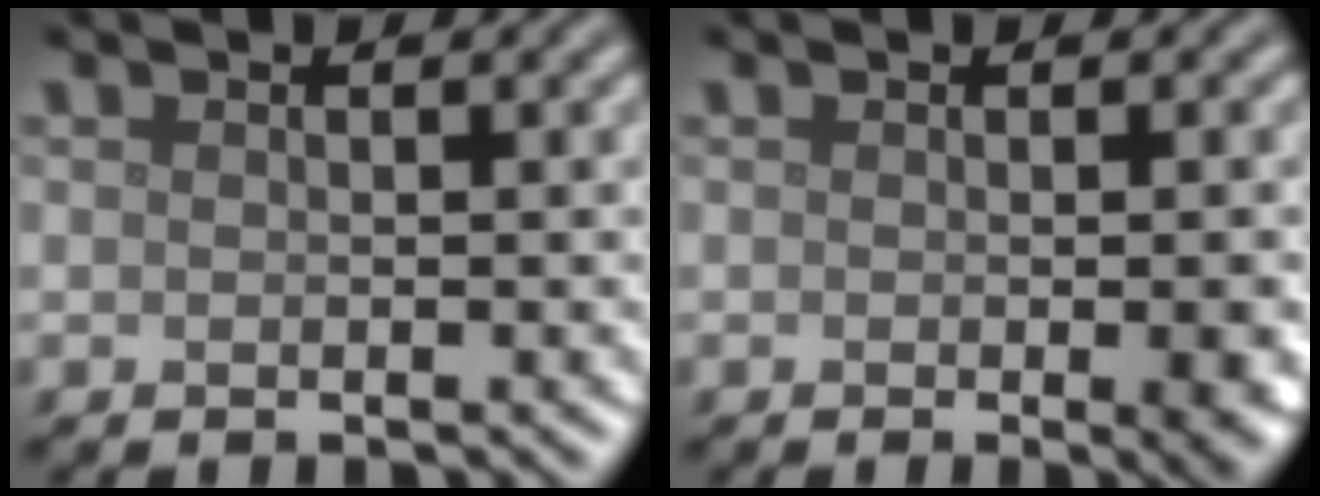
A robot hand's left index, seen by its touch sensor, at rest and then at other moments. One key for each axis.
{"total": 3.2, "fx": -0.6, "fy": 0.8, "fz": 3.1, "tx": -0.035, "ty": -0.005, "tz": -0.006}